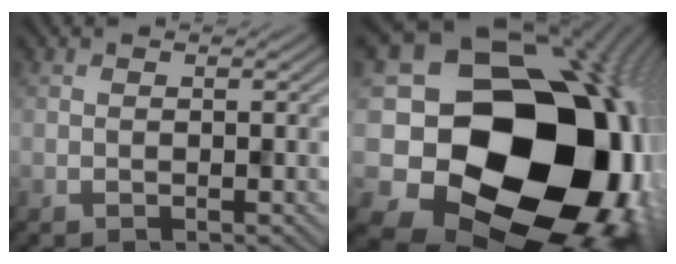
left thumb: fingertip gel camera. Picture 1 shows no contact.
{"total": 24.1, "force": [-3.3, 19.8, 13.4], "torque": [-0.257, -0.041, -0.069]}